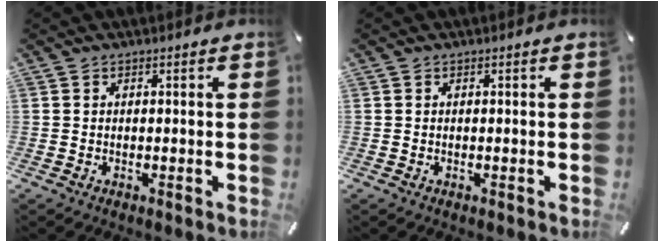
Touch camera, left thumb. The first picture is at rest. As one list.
[{"total": 0.0}]